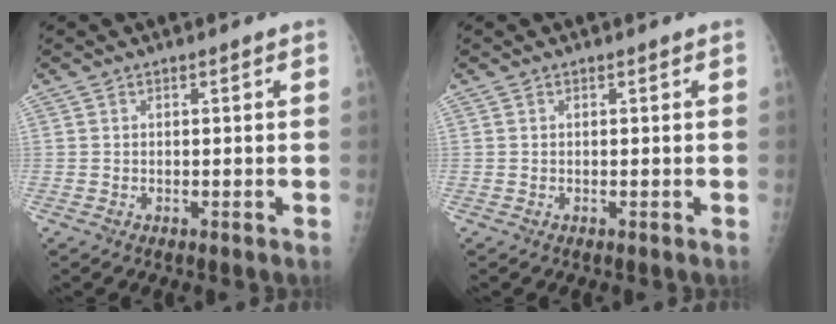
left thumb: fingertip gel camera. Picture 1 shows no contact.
{"total": 0.0}